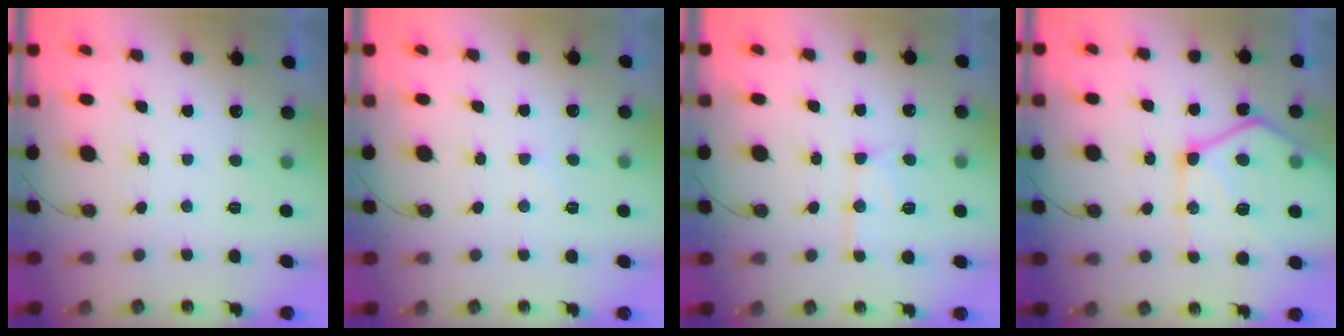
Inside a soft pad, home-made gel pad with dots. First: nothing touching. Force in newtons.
{"total": 6.0, "press": 6.0, "slide": 0.9}
{"total": 13.8, "press": 13.7, "slide": 1.2}
{"total": 19.8, "press": 19.8, "slide": 2.0}